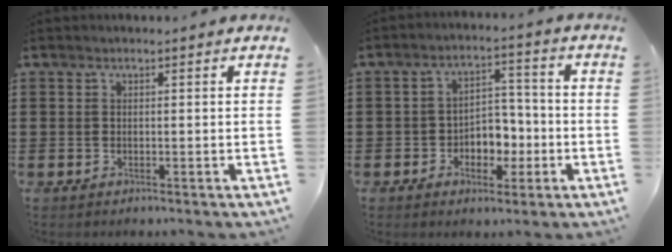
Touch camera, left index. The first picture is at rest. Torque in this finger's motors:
{"motor_torque": [0.37, 0.32, 0.21, 0.05]}